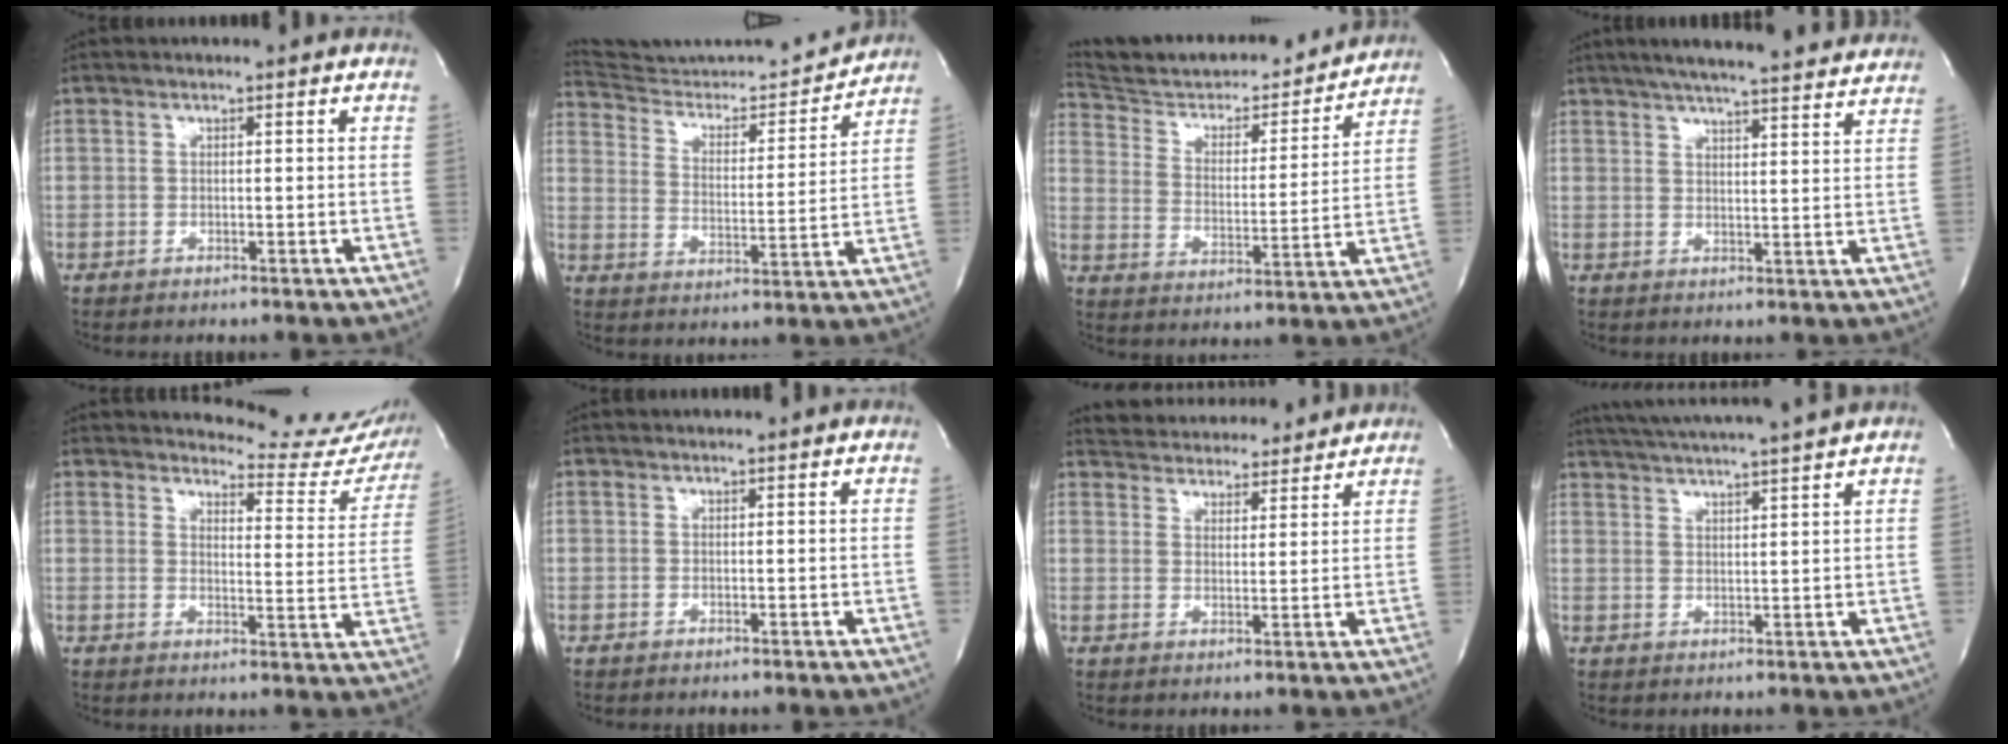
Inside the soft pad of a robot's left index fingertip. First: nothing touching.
{"total": 16.1, "force": [16.0, 0.9, 2.0], "torque": [-0.038, -0.035, 0.241]}
{"total": 21.5, "force": [20.3, 3.8, 5.9], "torque": [-0.093, -0.023, 0.296]}
{"total": 19.9, "force": [17.7, 1.8, 8.8], "torque": [-0.137, 0.009, 0.223]}
{"total": 14.3, "force": [14.0, 2.0, 1.6], "torque": [-0.005, -0.096, 0.138]}
{"total": 1.7, "force": [1.6, 0.3, 0.2], "torque": [-0.014, 0.009, 0.015]}
{"total": 13.4, "force": [12.7, 3.2, 2.5], "torque": [-0.037, 0.016, 0.173]}
{"total": 13.4, "force": [12.1, -1.1, 5.6], "torque": [-0.111, 0.001, 0.173]}